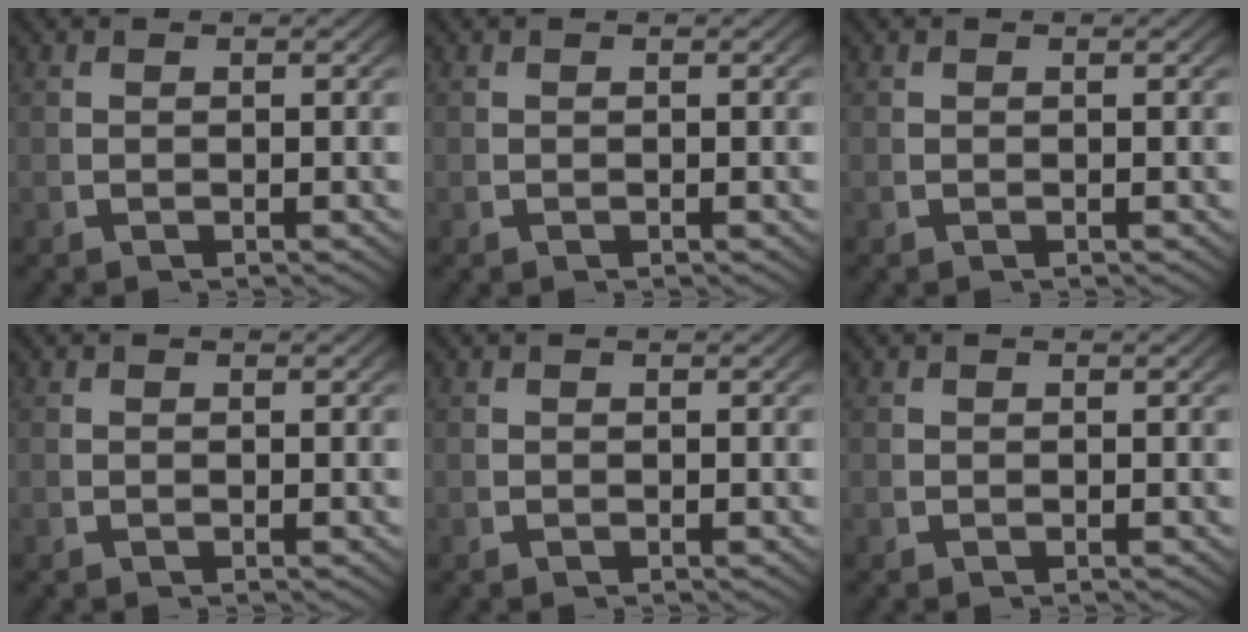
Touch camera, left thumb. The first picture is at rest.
{"total": 0.0}
{"total": 0.0}
{"total": 0.0}
{"total": 0.0}
{"total": 0.0}